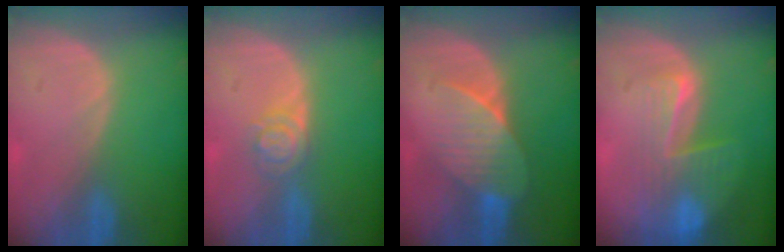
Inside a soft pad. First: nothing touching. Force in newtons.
{"total": 4.0, "press": 3.7, "slide": 1.5}
{"total": 7.2, "press": 6.8, "slide": 2.4}
{"total": 8.5, "press": 7.1, "slide": 4.6}